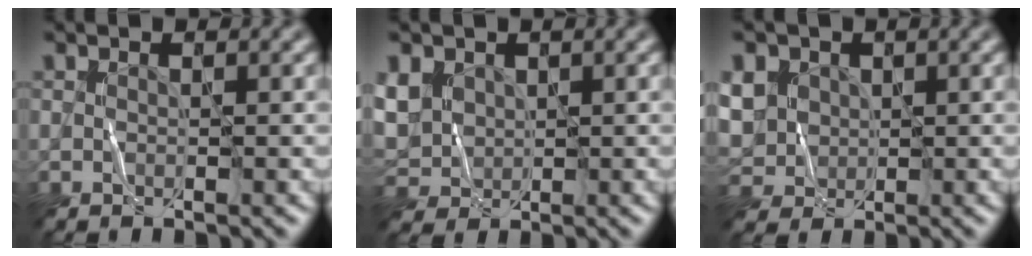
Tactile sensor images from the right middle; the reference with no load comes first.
{"total": 3.6, "force": [1.3, 3.1, 1.3], "torque": [-0.057, 0.005, 0.026]}
{"total": 5.3, "force": [1.7, 4.7, 1.9], "torque": [-0.075, 0.018, 0.030]}